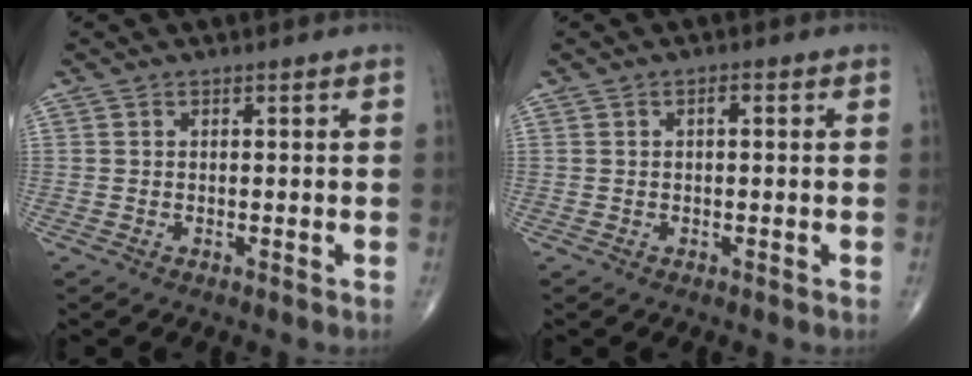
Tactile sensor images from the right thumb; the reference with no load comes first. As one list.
[{"total": 1.3, "force": [0.3, 0.5, 1.2], "torque": [-0.022, 0.004, 0.004]}]